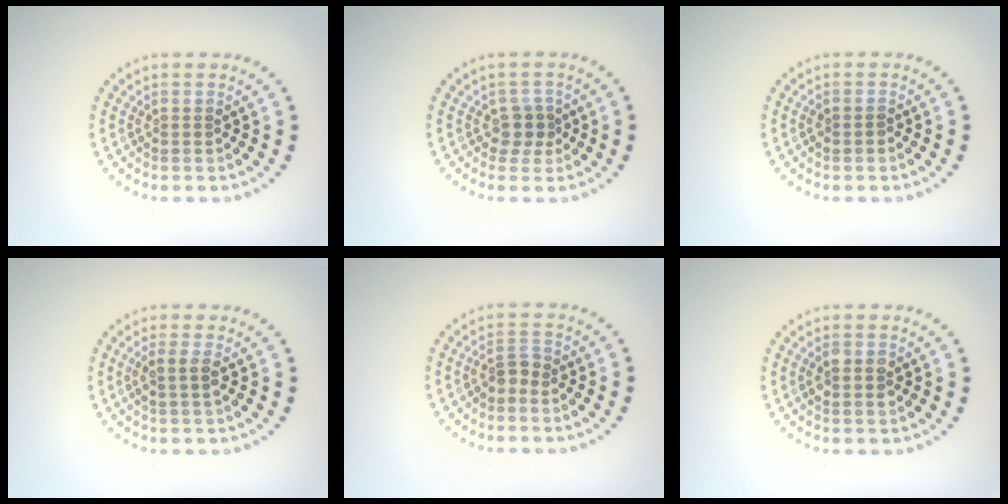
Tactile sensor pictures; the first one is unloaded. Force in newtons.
{"total": 1.8, "press": 1.4, "slide": 1.1}
{"total": 0.8, "press": 0.8, "slide": 0.2}
{"total": 1.6, "press": 1.4, "slide": 0.8}
{"total": 1.6, "press": 1.3, "slide": 0.9}
{"total": 1.6, "press": 1.6, "slide": 0.2}